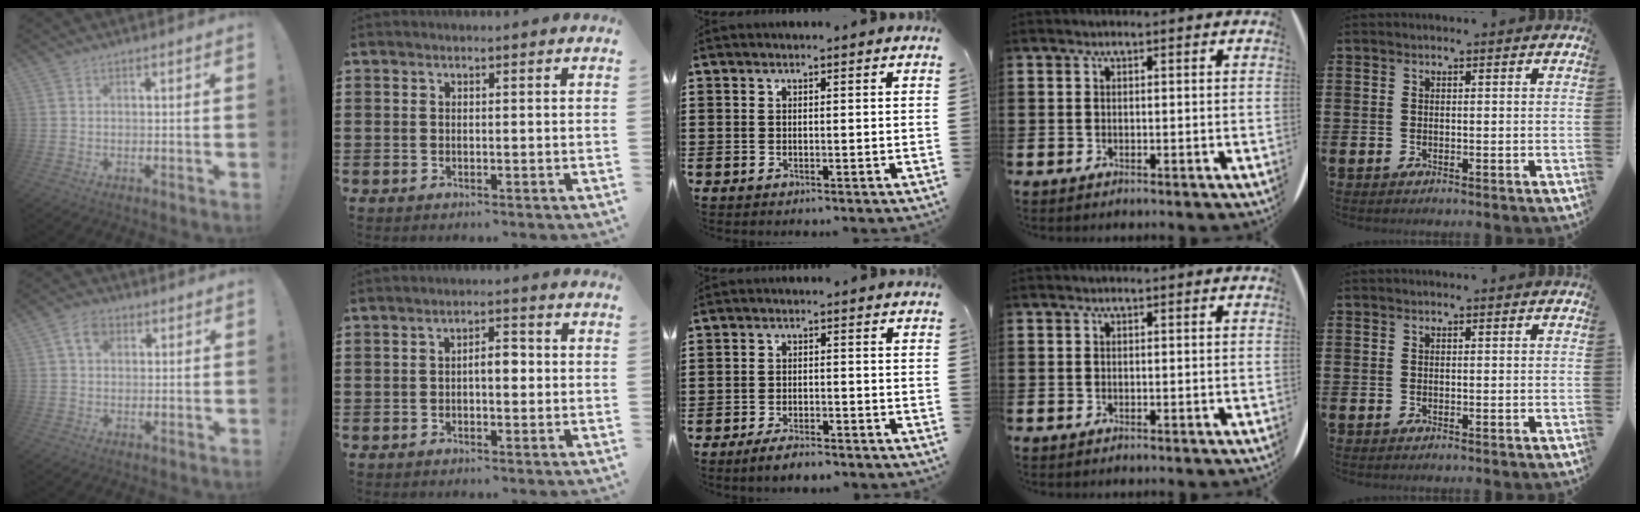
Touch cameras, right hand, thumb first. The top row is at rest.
{"thumb": {"total": 5.6, "force": [2.1, 4.0, 3.3], "torque": [-0.059, 0.007, 0.040]}, "index": {"total": 3.4, "force": [-0.3, 1.4, 3.1], "torque": [-0.049, 0.005, -0.010]}, "middle": {"total": 3.0, "force": [-2.7, 0.5, 1.3], "torque": [-0.022, 0.005, -0.054]}}